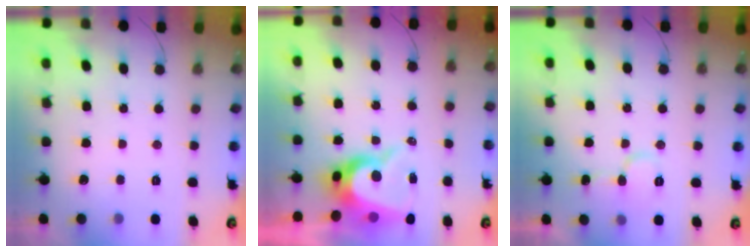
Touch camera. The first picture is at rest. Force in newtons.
{"total": 10.3, "press": 10.3, "slide": 0.9}
{"total": 8.5, "press": 8.5, "slide": 0.7}